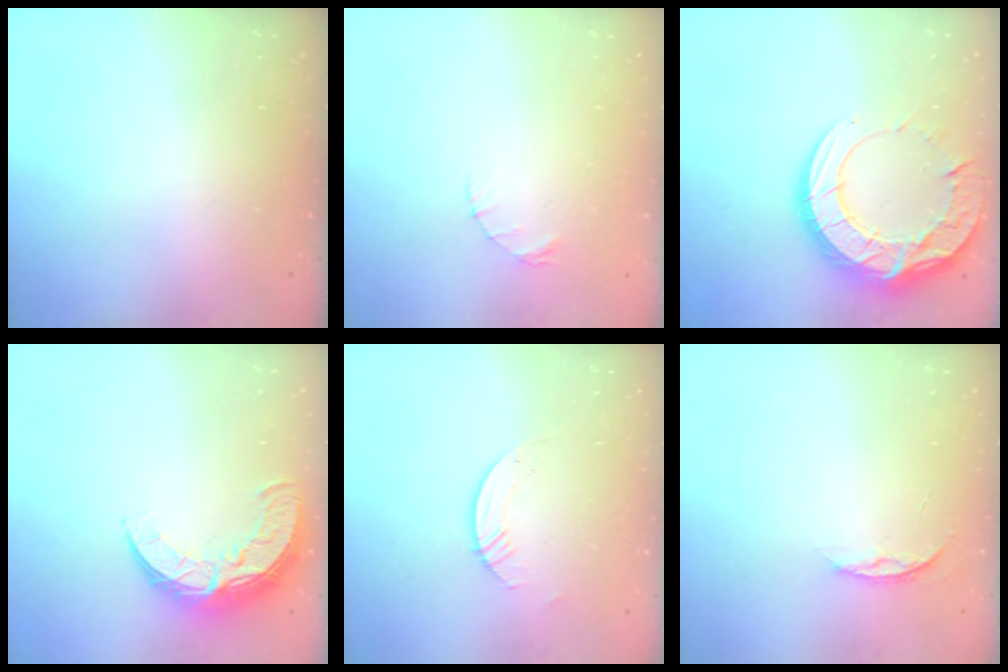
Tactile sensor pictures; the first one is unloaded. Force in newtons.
{"total": 2.0, "press": 2.0, "slide": 0.4}
{"total": 22.6, "press": 22.6, "slide": 1.6}
{"total": 10.3, "press": 10.3, "slide": 0.7}
{"total": 2.6, "press": 2.6, "slide": 0.2}
{"total": 5.7, "press": 5.6, "slide": 0.7}